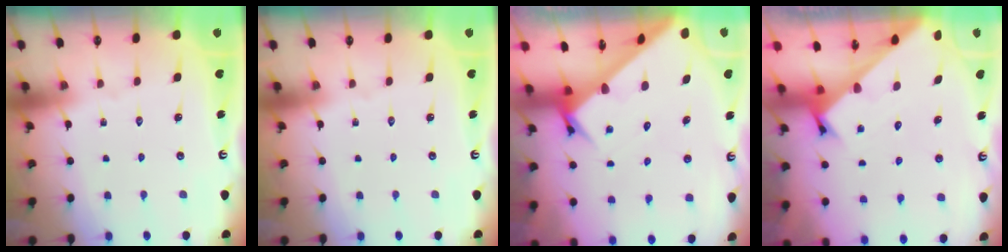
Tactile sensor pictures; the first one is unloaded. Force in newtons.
{"total": 0.0}
{"total": 3.6, "press": 3.6, "slide": 0.3}
{"total": 2.4, "press": 2.4, "slide": 0.2}